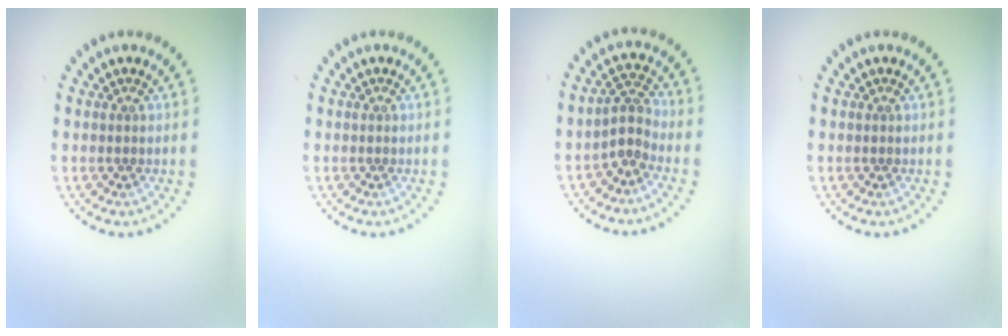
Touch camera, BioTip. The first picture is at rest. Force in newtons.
{"total": 0.0}
{"total": 2.2, "press": 1.6, "slide": 1.4}
{"total": 0.0}